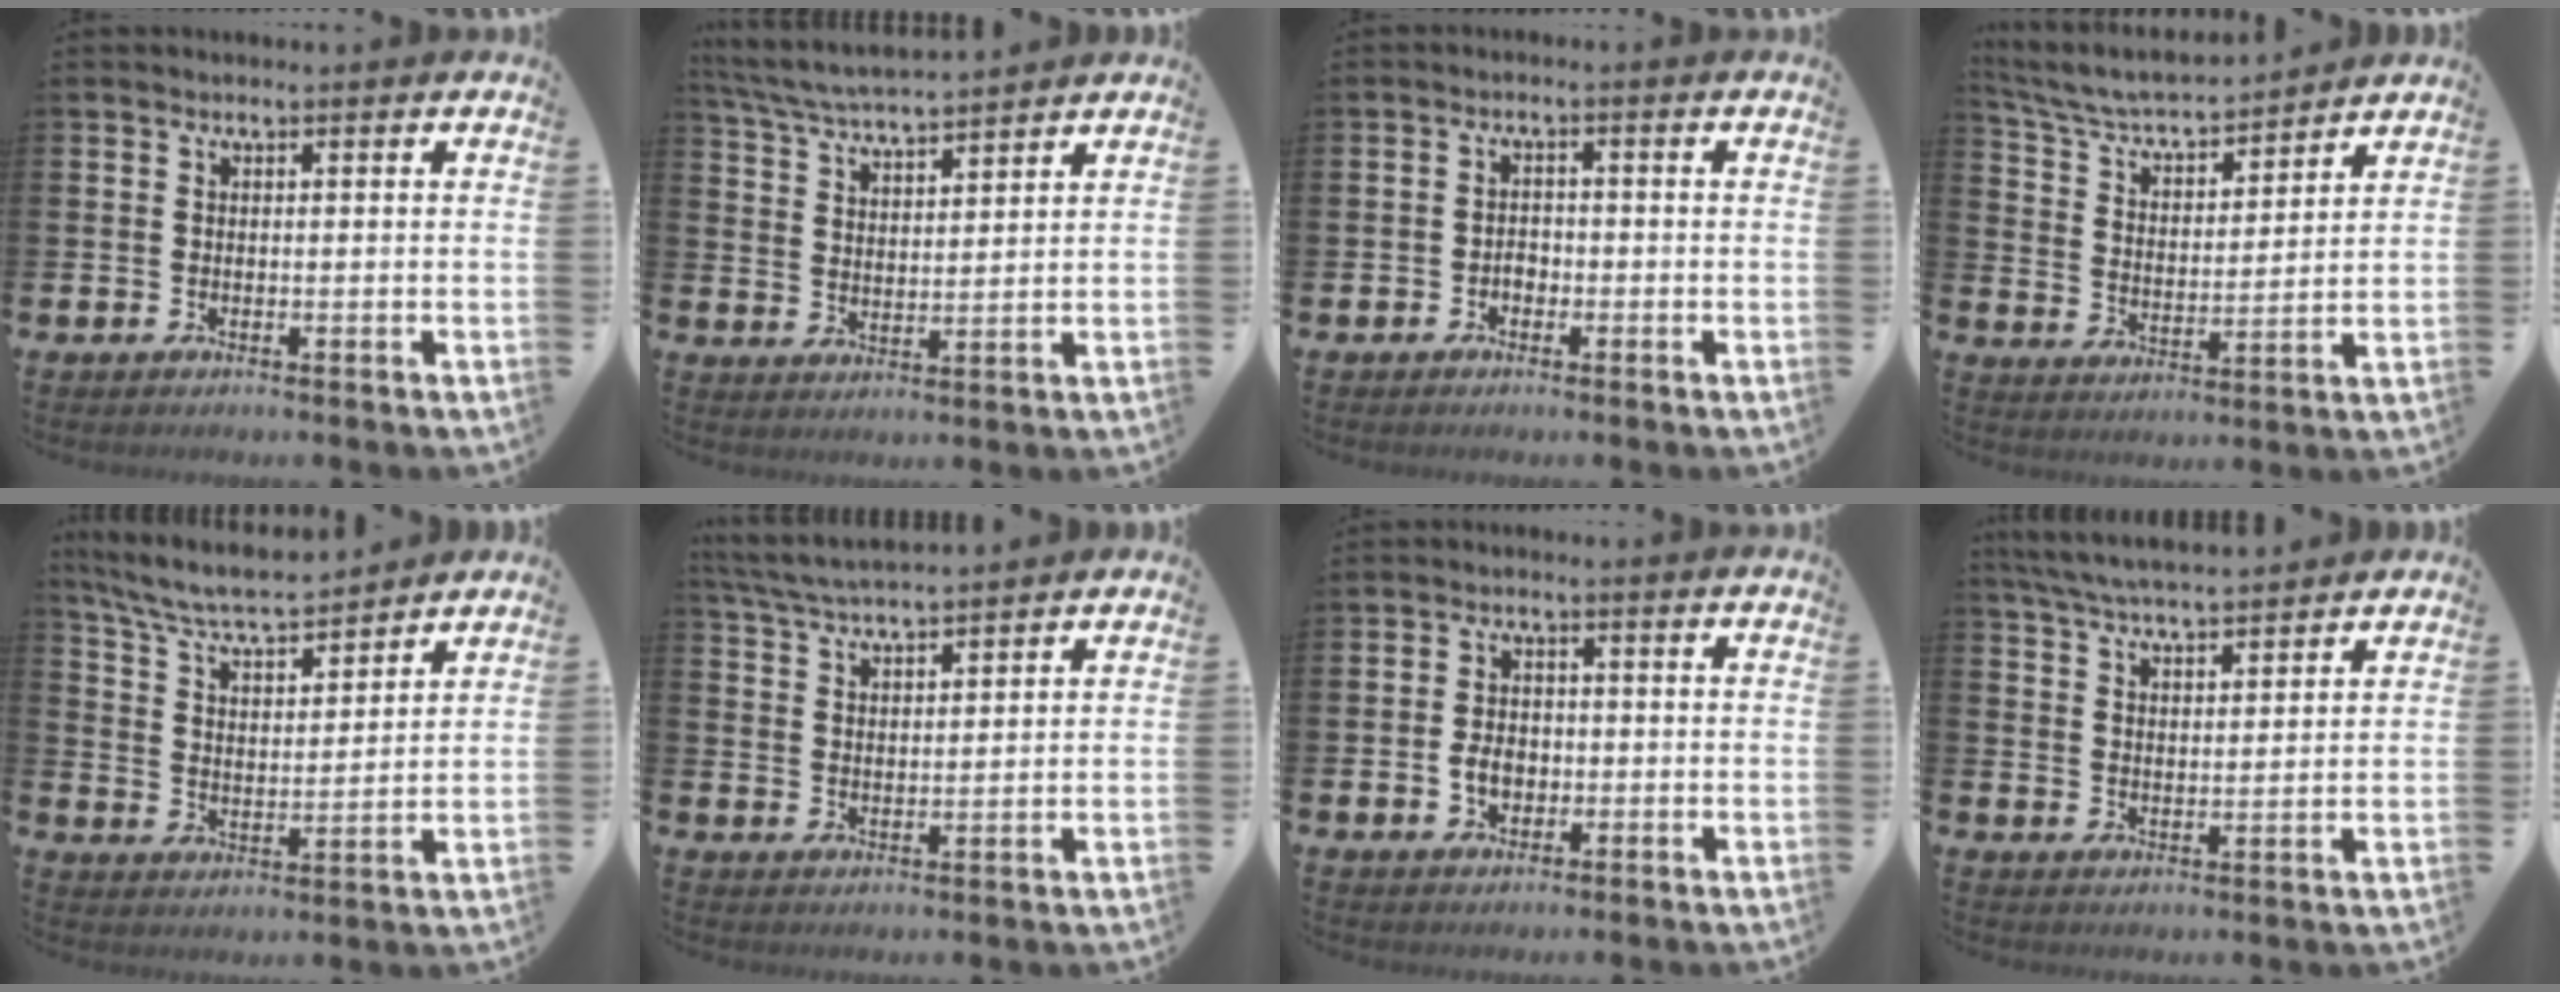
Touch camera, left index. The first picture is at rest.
{"total": 5.4, "force": [5.3, 0.3, 1.0], "torque": [-0.037, -0.032, 0.093]}
{"total": 1.6, "force": [-0.8, 1.2, 0.7], "torque": [-0.007, 0.001, -0.019]}
{"total": 6.3, "force": [5.9, 1.2, 1.8], "torque": [-0.061, -0.048, 0.097]}
{"total": 7.2, "force": [6.8, 0.9, 2.3], "torque": [-0.072, -0.049, 0.116]}
{"total": 4.9, "force": [4.8, 0.2, 0.9], "torque": [-0.033, -0.024, 0.085]}
{"total": 3.3, "force": [-0.8, 2.5, 2.0], "torque": [-0.025, -0.001, -0.020]}
{"total": 6.0, "force": [5.8, 0.3, 1.2], "torque": [-0.042, -0.031, 0.105]}